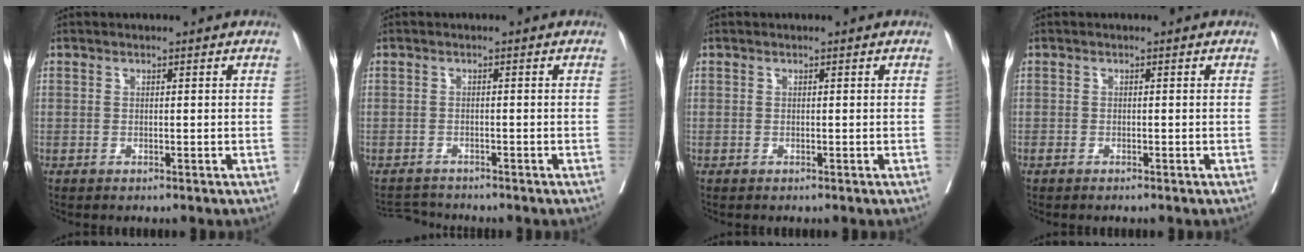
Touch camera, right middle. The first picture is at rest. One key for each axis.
{"total": 2.3, "fx": -2.2, "fy": -0.1, "fz": -0.5, "tx": 0.005, "ty": -0.016, "tz": -0.038}
{"total": 0.0}
{"total": 0.9, "fx": -0.8, "fy": 0.2, "fz": 0.4, "tx": -0.009, "ty": -0.002, "tz": -0.011}